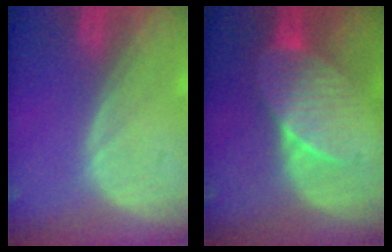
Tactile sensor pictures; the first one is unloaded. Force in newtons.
{"total": 7.4, "press": 6.9, "slide": 2.6}